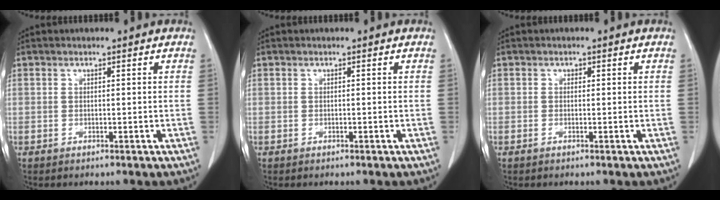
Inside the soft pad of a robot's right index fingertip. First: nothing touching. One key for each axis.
{"total": 0.0}
{"total": 0.5, "fx": 0.0, "fy": 0.4, "fz": 0.3, "tx": -0.005, "ty": 0.001, "tz": -0.002}